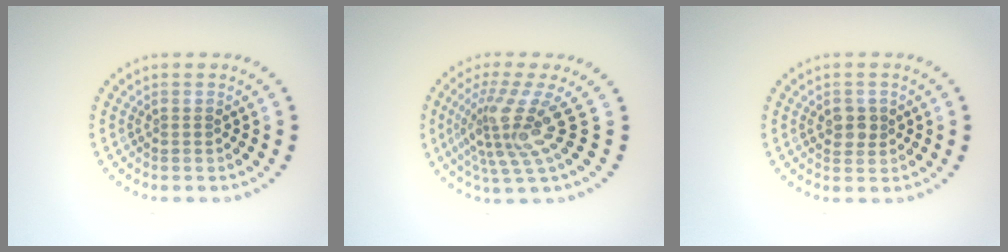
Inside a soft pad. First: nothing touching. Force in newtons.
{"total": 4.7, "press": 3.0, "slide": 3.6}
{"total": 2.0, "press": 1.9, "slide": 0.5}